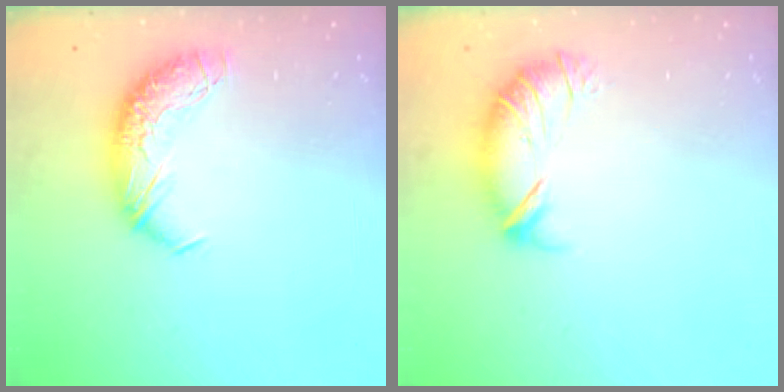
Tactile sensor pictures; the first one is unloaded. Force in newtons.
{"total": 3.8, "press": 3.2, "slide": 2.0}